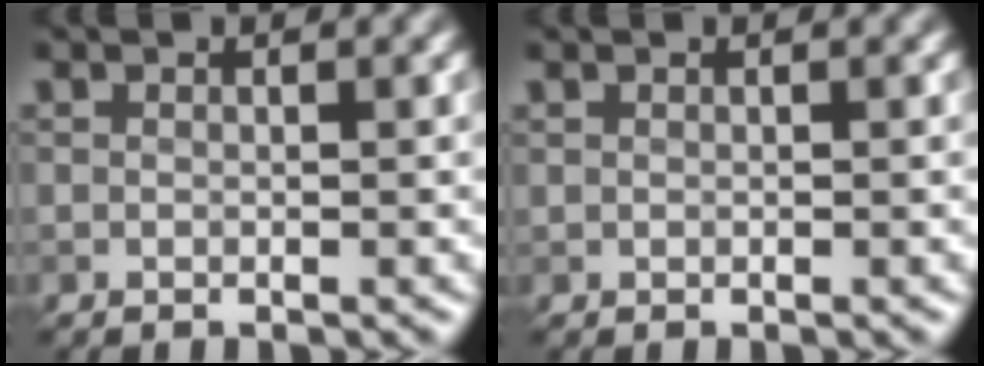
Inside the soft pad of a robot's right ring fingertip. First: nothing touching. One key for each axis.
{"total": 0.0}